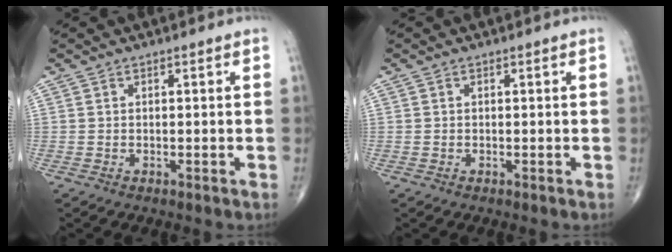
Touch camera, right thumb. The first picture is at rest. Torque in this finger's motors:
{"motor_torque": [0.18, -0.54, 0.03, 0.24, 0.01]}